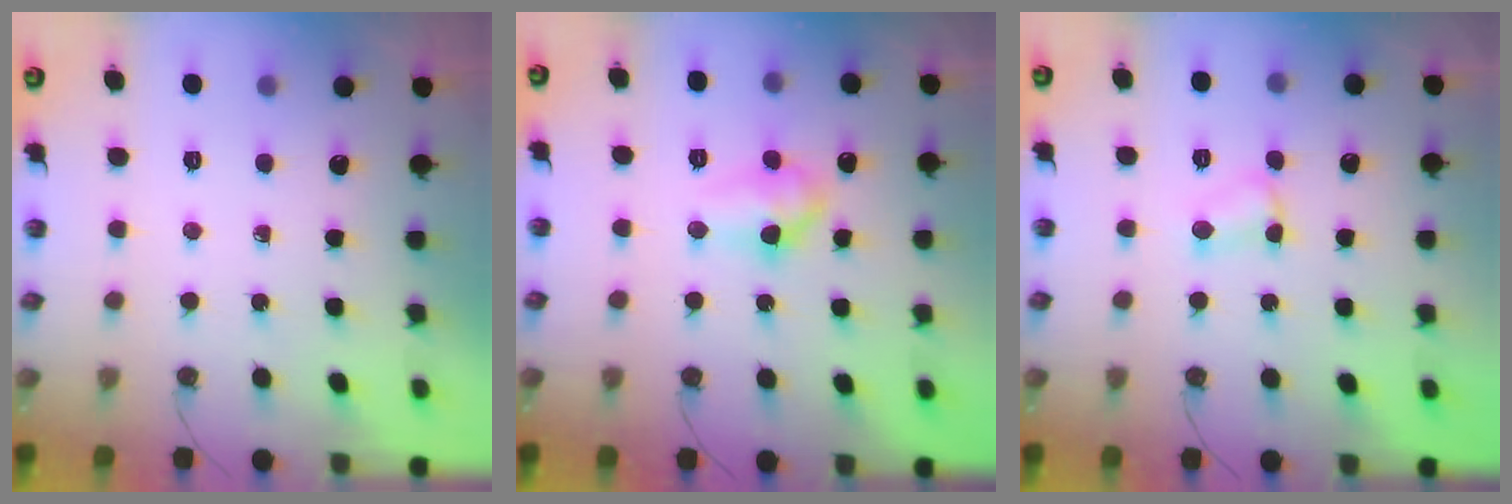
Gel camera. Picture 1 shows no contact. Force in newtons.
{"total": 9.0, "press": 9.0, "slide": 0.8}
{"total": 5.2, "press": 5.1, "slide": 0.6}